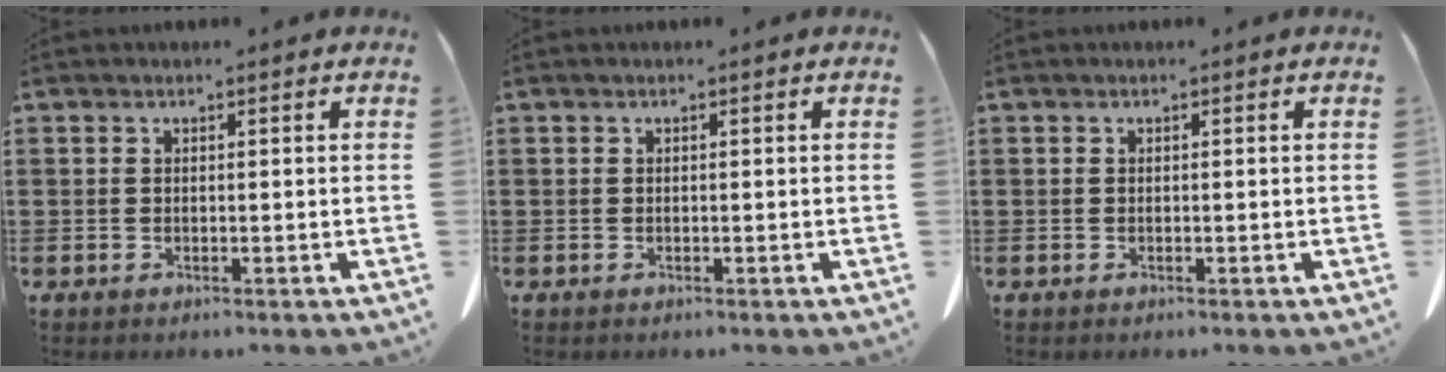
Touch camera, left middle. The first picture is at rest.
{"total": 0.0}
{"total": 0.0}